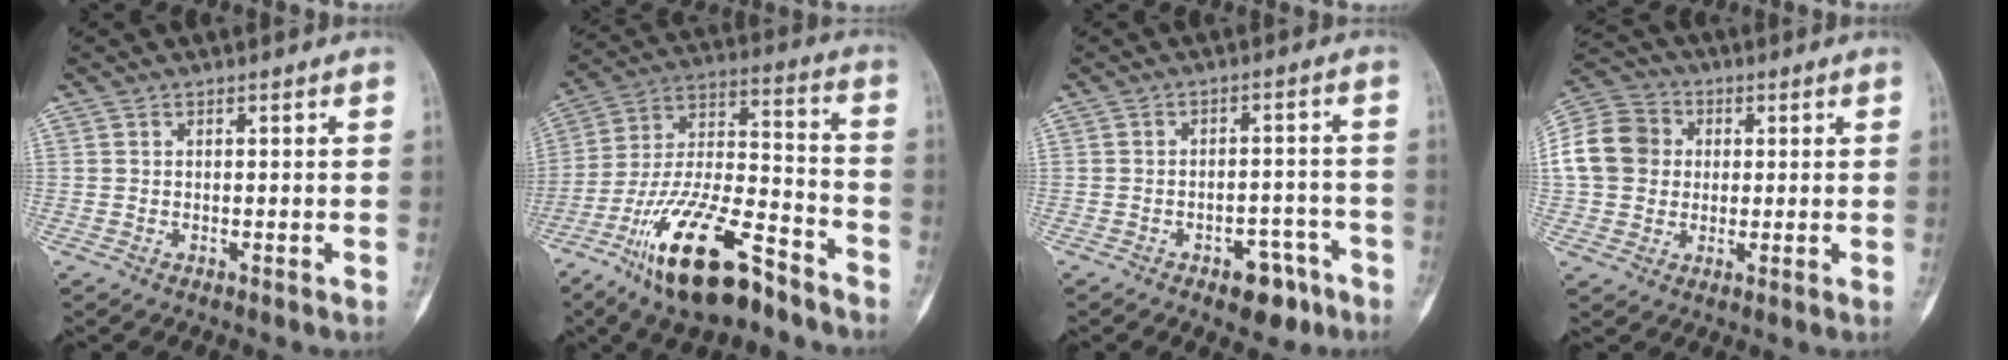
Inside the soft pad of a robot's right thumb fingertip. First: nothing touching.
{"total": 21.3, "force": [-13.6, 7.5, 14.6], "torque": [-0.281, 0.075, -0.244]}
{"total": 6.9, "force": [-4.2, 3.8, 4.0], "torque": [-0.029, 0.036, -0.052]}
{"total": 12.2, "force": [1.0, 10.5, 6.0], "torque": [-0.108, 0.021, 0.009]}